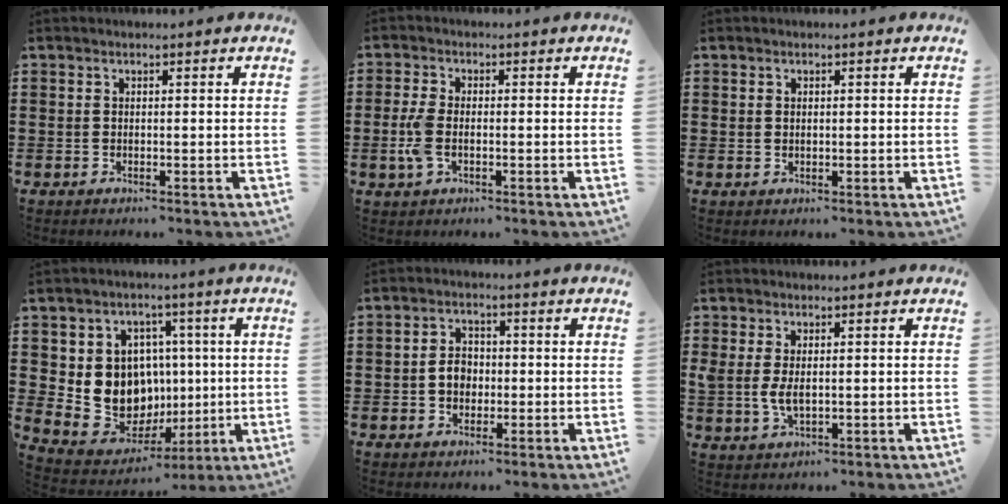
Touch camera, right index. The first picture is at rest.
{"total": 4.2, "force": [-0.9, 2.1, 3.5], "torque": [-0.092, -0.007, -0.022]}
{"total": 0.6, "force": [0.2, 0.5, 0.3], "torque": [-0.007, 0.004, 0.004]}
{"total": 11.7, "force": [0.5, 10.7, 4.8], "torque": [-0.128, -0.005, 0.022]}
{"total": 3.8, "force": [-0.5, 2.9, 2.4], "torque": [-0.051, 0.009, -0.013]}
{"total": 3.9, "force": [0.3, 2.1, 3.2], "torque": [-0.079, 0.001, 0.002]}